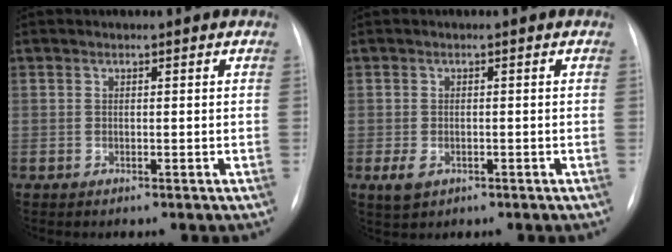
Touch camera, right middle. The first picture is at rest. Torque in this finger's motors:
{"motor_torque": [0.30, -0.26, 0.27, 0.06]}